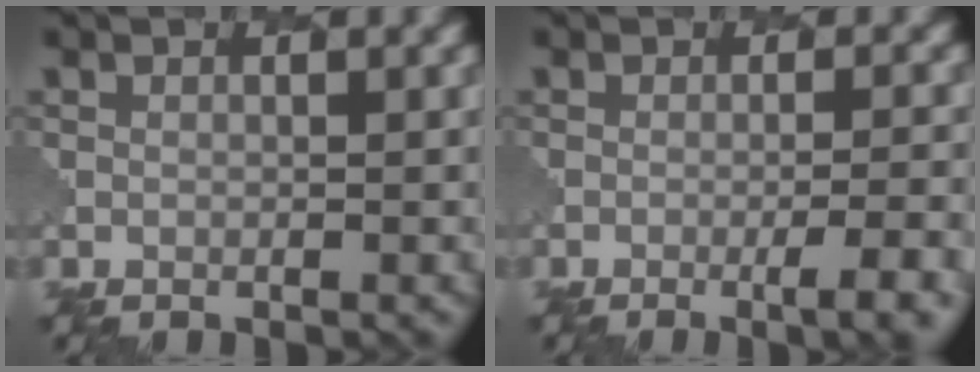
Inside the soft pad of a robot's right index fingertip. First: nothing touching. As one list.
[{"total": 4.8, "force": [-2.1, 1.3, 4.1], "torque": [-0.043, 0.008, -0.027]}]